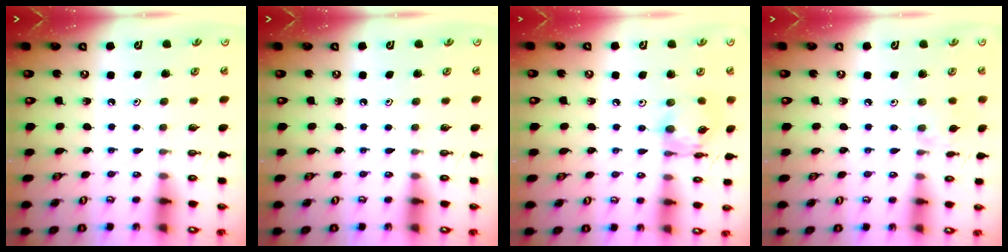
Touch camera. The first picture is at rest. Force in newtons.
{"total": 0.0}
{"total": 12.2, "press": 12.1, "slide": 1.0}
{"total": 2.3, "press": 2.3, "slide": 0.4}